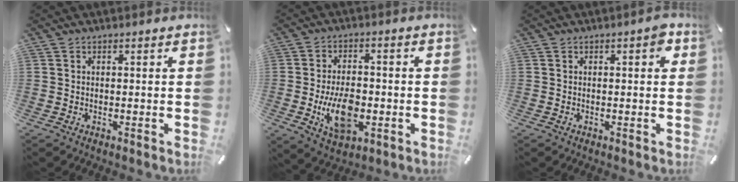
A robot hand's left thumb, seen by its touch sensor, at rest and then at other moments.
{"total": 11.5, "force": [-2.9, 6.8, 8.9], "torque": [-0.160, 0.002, -0.046]}
{"total": 2.7, "force": [0.6, 1.0, 2.5], "torque": [-0.025, 0.001, 0.000]}